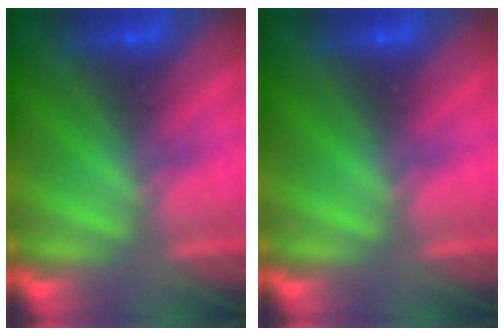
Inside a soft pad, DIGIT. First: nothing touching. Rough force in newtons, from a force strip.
{"total": 0.0}